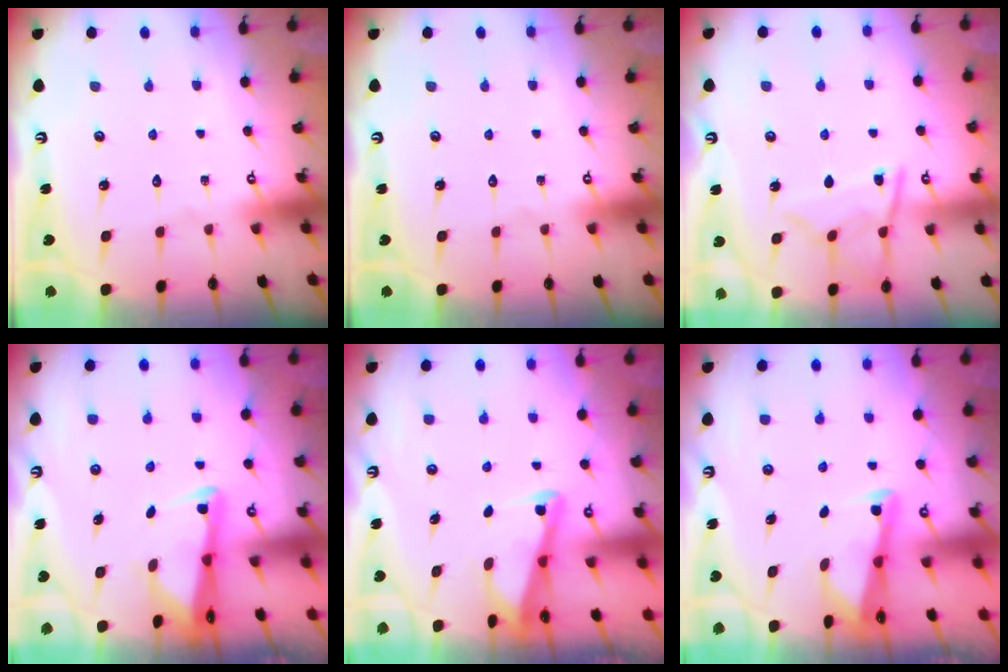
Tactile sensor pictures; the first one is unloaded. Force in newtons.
{"total": 0.0}
{"total": 10.6, "press": 10.6, "slide": 1.1}
{"total": 2.6, "press": 2.6, "slide": 0.5}
{"total": 2.7, "press": 2.7, "slide": 0.3}
{"total": 2.6, "press": 2.6, "slide": 0.1}